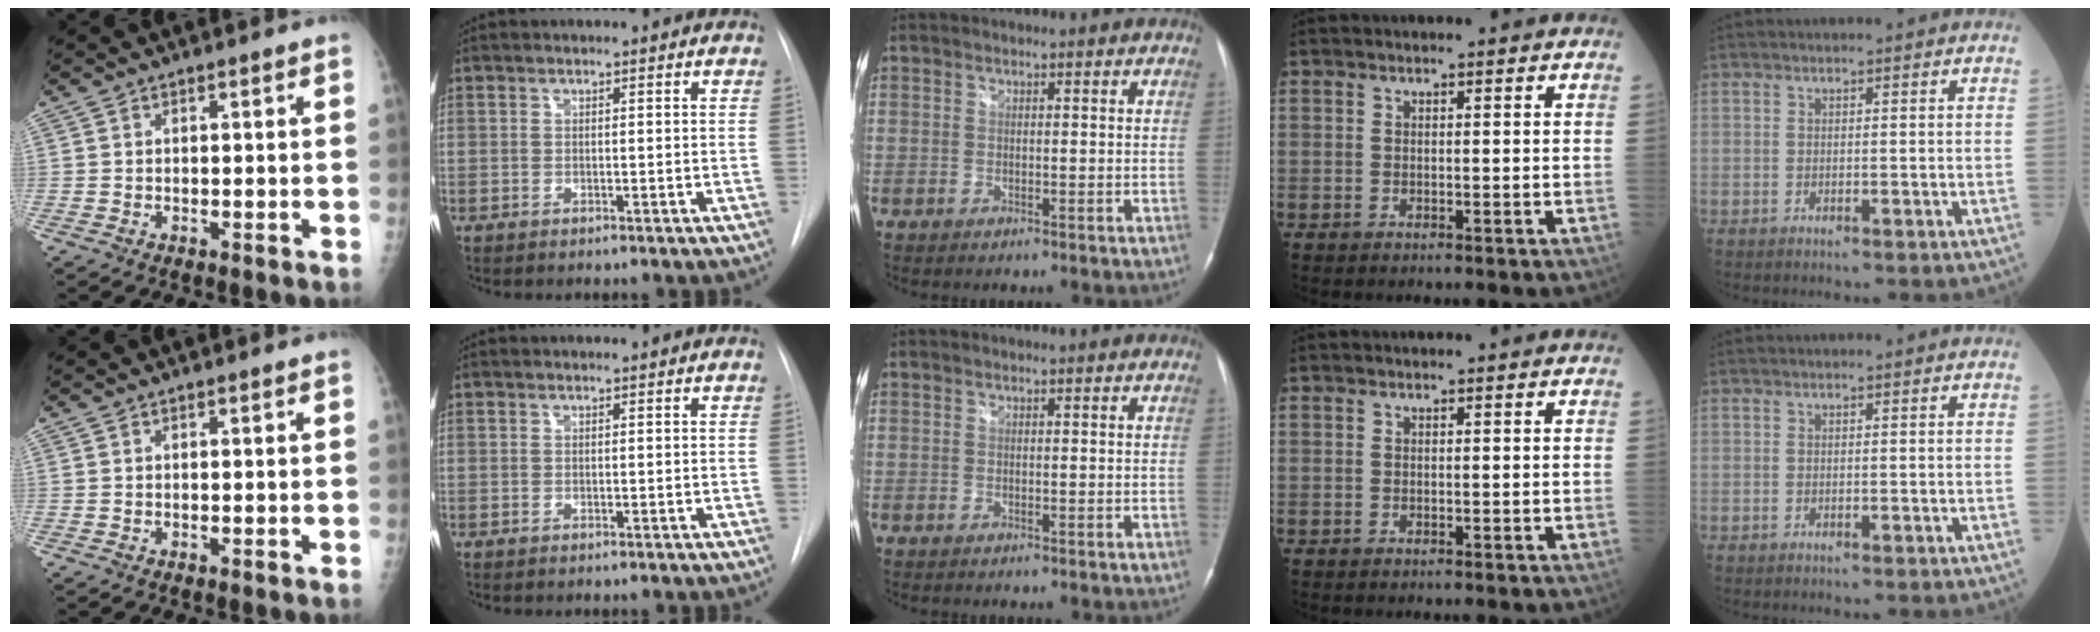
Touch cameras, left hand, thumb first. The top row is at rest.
{}